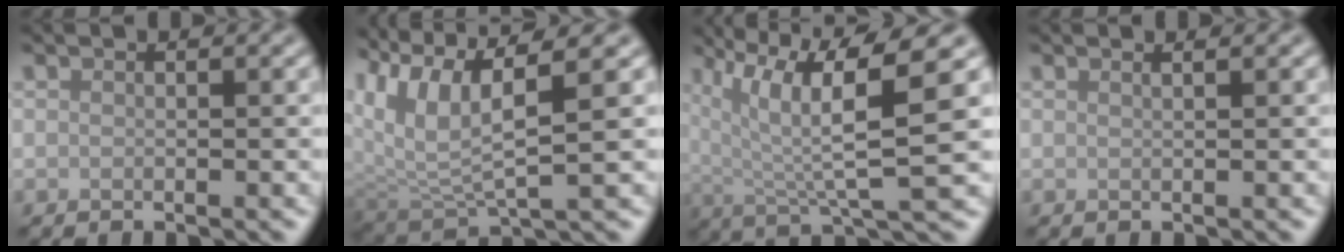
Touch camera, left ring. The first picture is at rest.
{"total": 7.1, "force": [3.0, 2.1, 6.0], "torque": [-0.131, 0.001, 0.062]}
{"total": 8.8, "force": [3.4, 1.9, 7.9], "torque": [-0.142, 0.010, 0.062]}
{"total": 1.0, "force": [0.7, 0.4, 0.6], "torque": [-0.002, -0.001, 0.000]}